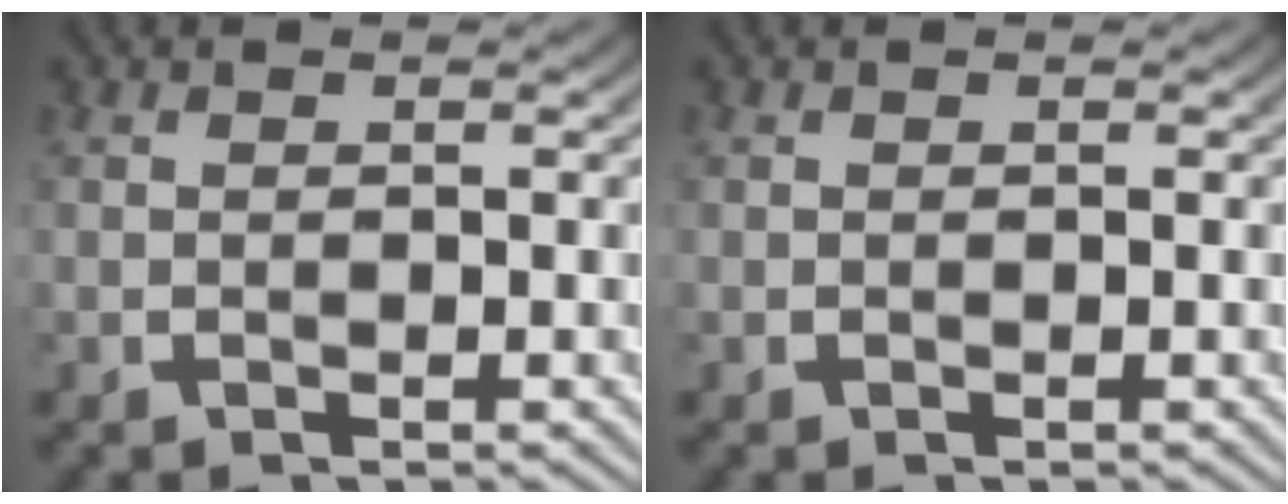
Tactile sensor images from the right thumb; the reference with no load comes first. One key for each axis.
{"total": 0.0}